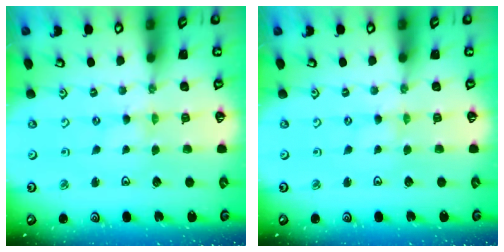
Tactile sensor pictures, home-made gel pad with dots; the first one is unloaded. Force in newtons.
{"total": 0.0}